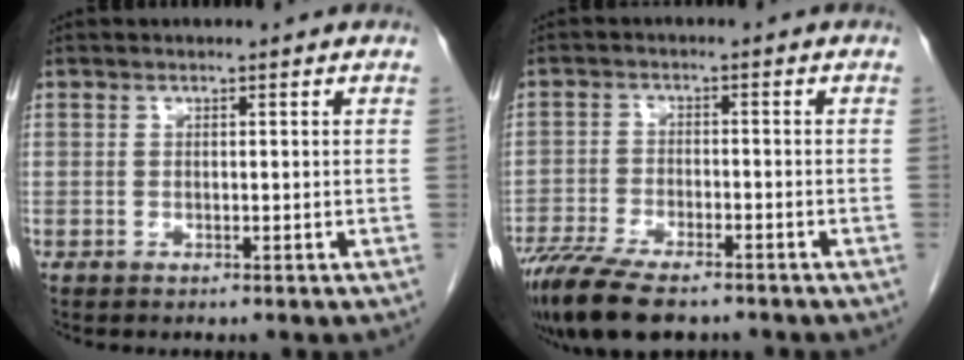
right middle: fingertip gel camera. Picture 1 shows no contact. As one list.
[{"total": 12.0, "force": [-9.3, 3.4, 6.8], "torque": [-0.118, -0.022, -0.152]}]